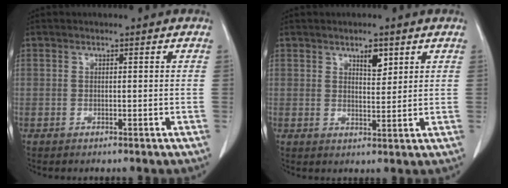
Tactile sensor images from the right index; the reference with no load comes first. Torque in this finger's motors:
{"motor_torque": [0.20, 0.19, 0.07, 0.03]}